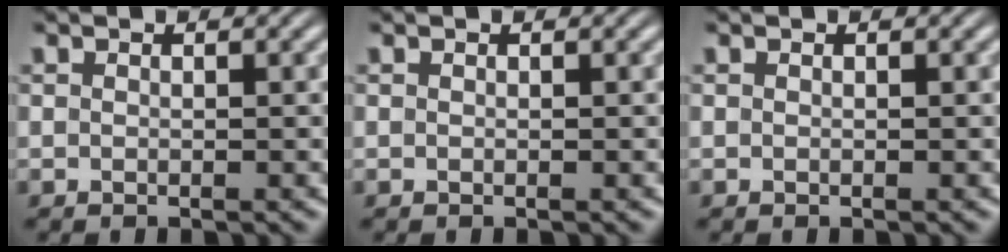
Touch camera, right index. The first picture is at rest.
{"total": 0.0}
{"total": 0.0}